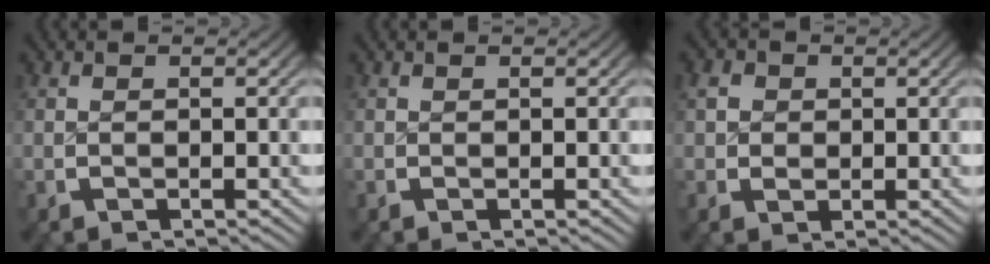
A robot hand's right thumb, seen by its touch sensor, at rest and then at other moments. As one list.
[{"total": 0.0}, {"total": 2.2, "force": [0.9, 2.0, 0.6], "torque": [0.001, 0.001, 0.014]}]